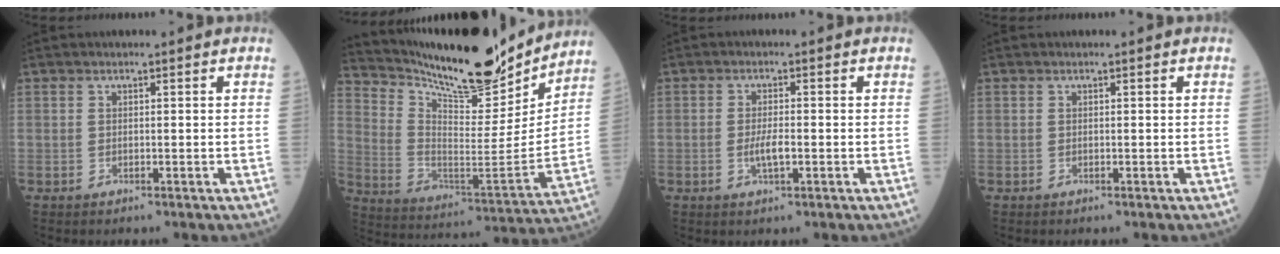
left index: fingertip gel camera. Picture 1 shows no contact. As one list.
[{"total": 22.0, "force": [19.8, 3.9, 8.9], "torque": [-0.161, -0.039, 0.307]}, {"total": 2.7, "force": [-0.6, 0.6, 2.6], "torque": [-0.055, -0.001, -0.011]}, {"total": 0.0}]